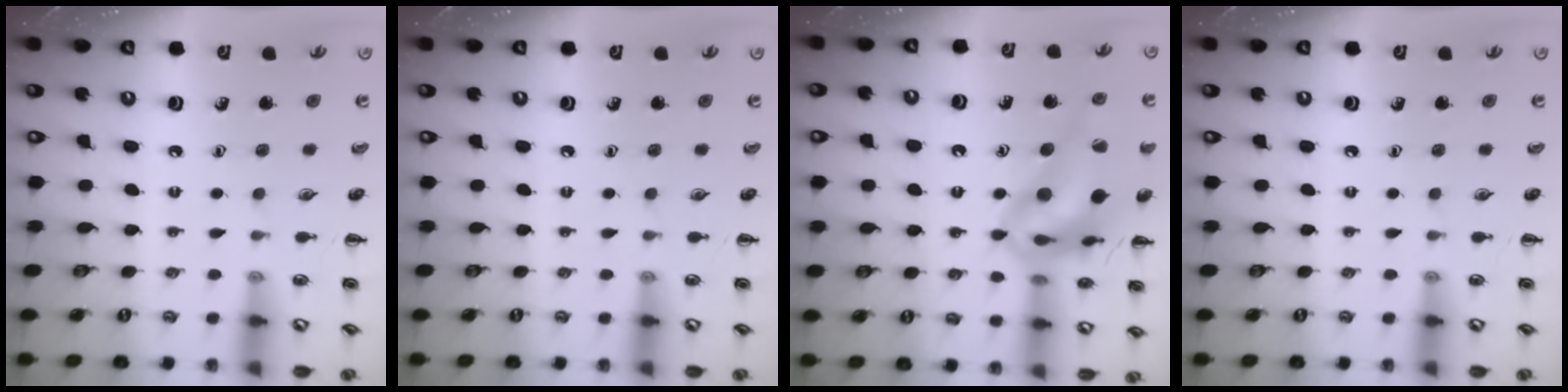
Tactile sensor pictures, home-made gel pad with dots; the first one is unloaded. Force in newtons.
{"total": 0.0}
{"total": 17.9, "press": 17.5, "slide": 3.6}
{"total": 0.0}